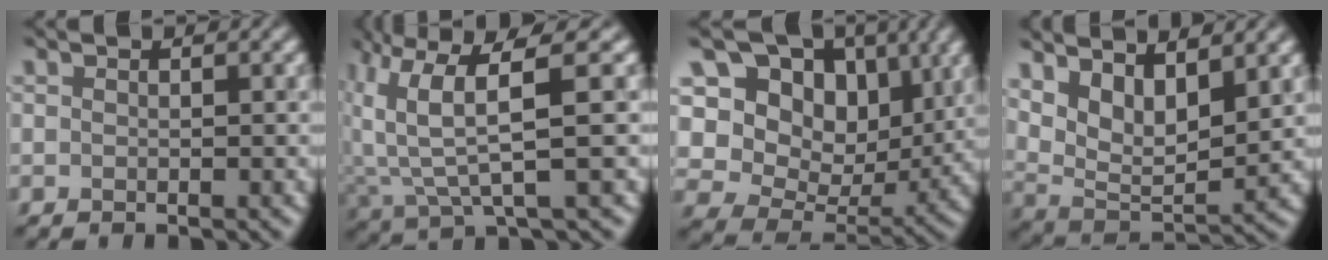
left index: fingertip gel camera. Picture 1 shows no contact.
{"total": 6.6, "force": [2.3, 1.3, 6.0], "torque": [-0.125, 0.003, 0.045]}
{"total": 13.3, "force": [5.4, 9.1, 8.0], "torque": [-0.149, 0.017, 0.081]}
{"total": 7.2, "force": [3.6, 3.1, 5.4], "torque": [-0.103, -0.010, 0.070]}